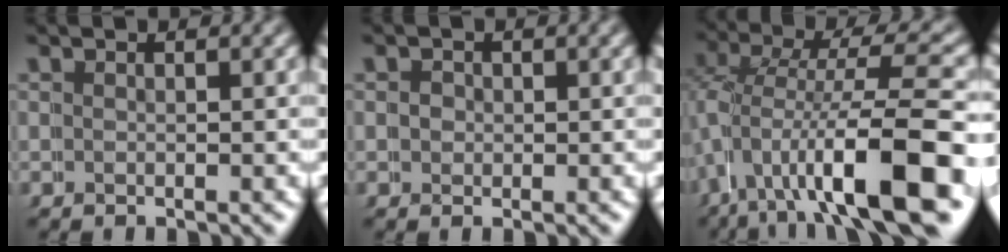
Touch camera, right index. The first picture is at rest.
{"total": 1.2, "force": [0.1, 0.9, -0.7], "torque": [0.005, -0.011, 0.002]}
{"total": 9.7, "force": [-3.0, 3.4, 8.6], "torque": [-0.146, -0.009, -0.045]}